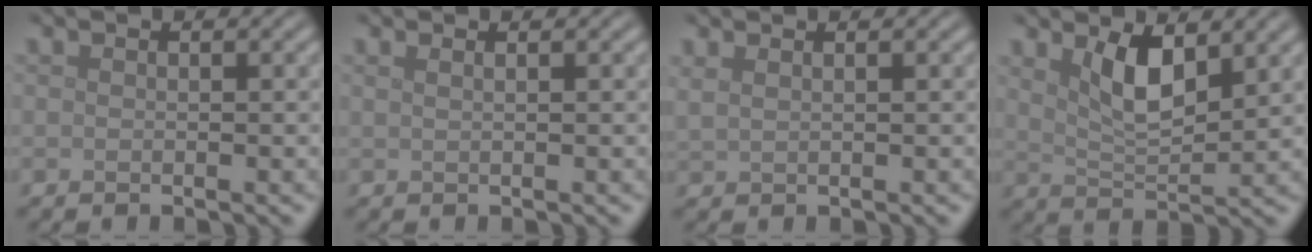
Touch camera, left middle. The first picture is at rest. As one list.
[{"total": 1.5, "force": [0.9, 0.7, 0.9], "torque": [-0.003, -0.003, 0.000]}, {"total": 1.5, "force": [1.1, 0.5, 0.8], "torque": [-0.017, 0.003, 0.018]}, {"total": 4.3, "force": [2.2, 1.6, 3.4], "torque": [-0.067, -0.004, 0.042]}]